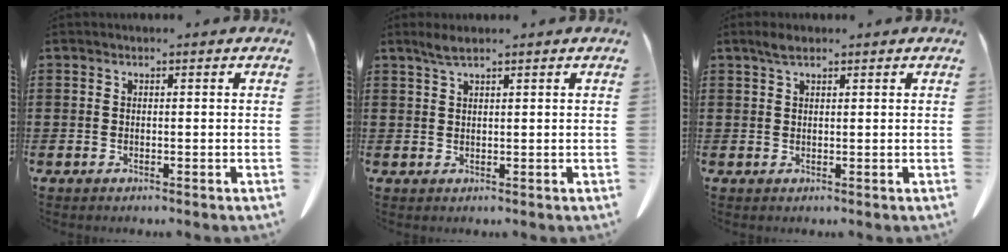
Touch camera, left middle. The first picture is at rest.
{"total": 2.1, "force": [1.5, 0.3, 1.4], "torque": [-0.030, 0.001, 0.027]}
{"total": 2.1, "force": [1.3, 0.6, 1.4], "torque": [-0.032, 0.004, 0.024]}